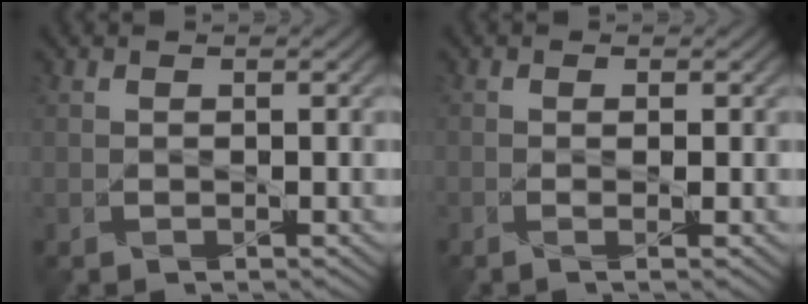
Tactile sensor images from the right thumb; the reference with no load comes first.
{"total": 0.8, "force": [-0.2, -0.4, 0.7], "torque": [-0.008, 0.003, -0.006]}